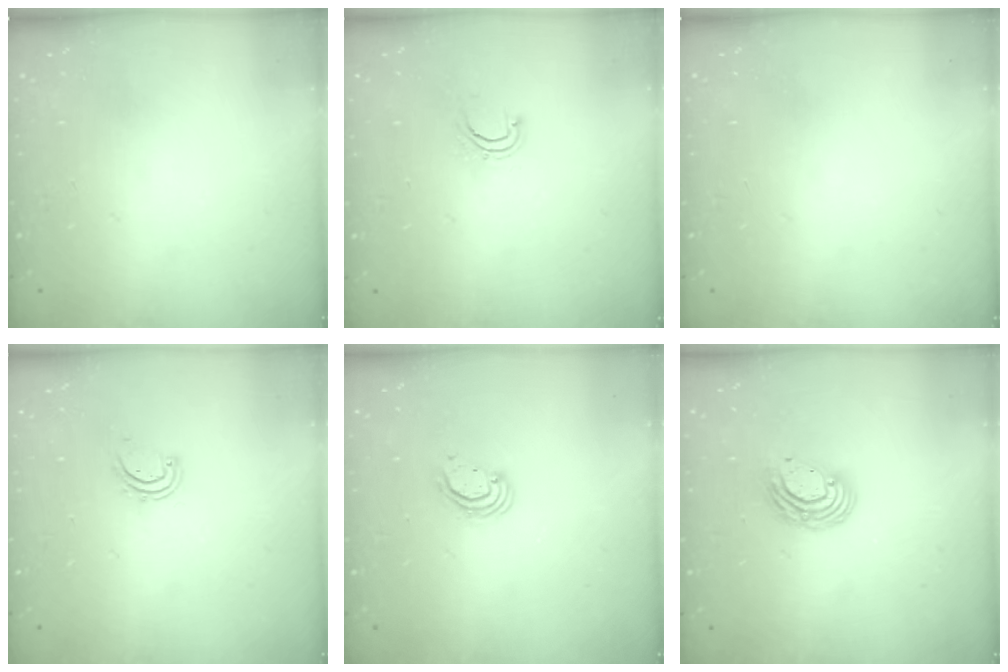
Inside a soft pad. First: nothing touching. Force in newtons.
{"total": 4.2, "press": 4.1, "slide": 0.8}
{"total": 0.0}
{"total": 2.9, "press": 2.9, "slide": 0.3}
{"total": 2.4, "press": 2.4, "slide": 0.1}
{"total": 8.3, "press": 8.2, "slide": 1.4}